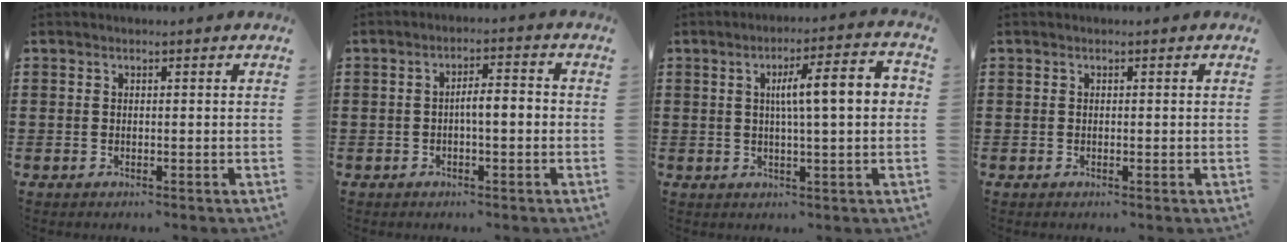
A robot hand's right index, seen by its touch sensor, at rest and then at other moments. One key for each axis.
{"total": 3.3, "fx": -0.6, "fy": 0.8, "fz": 3.1, "tx": -0.055, "ty": 0.006, "tz": -0.014}
{"total": 8.7, "fx": 1.2, "fy": 1.3, "fz": 8.5, "tx": -0.150, "ty": 0.003, "tz": 0.010}
{"total": 0.0}